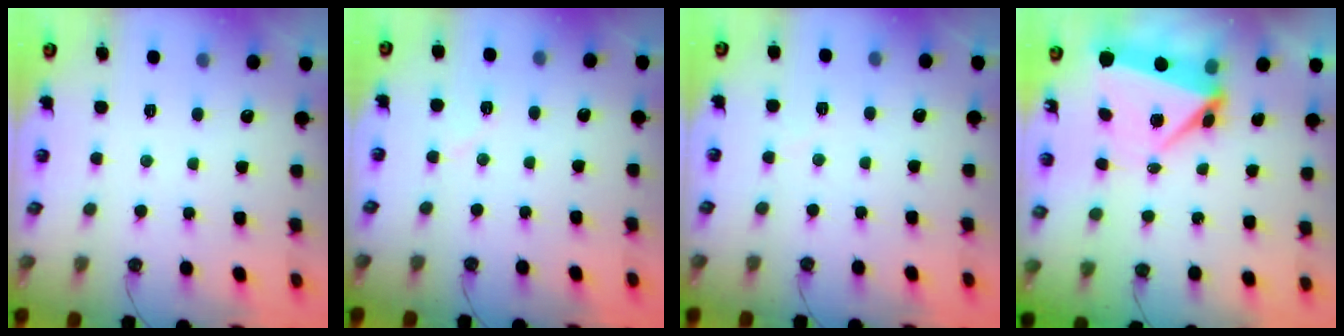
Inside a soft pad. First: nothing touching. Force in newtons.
{"total": 5.2, "press": 5.0, "slide": 1.4}
{"total": 2.8, "press": 2.7, "slide": 0.8}
{"total": 5.4, "press": 5.3, "slide": 1.3}